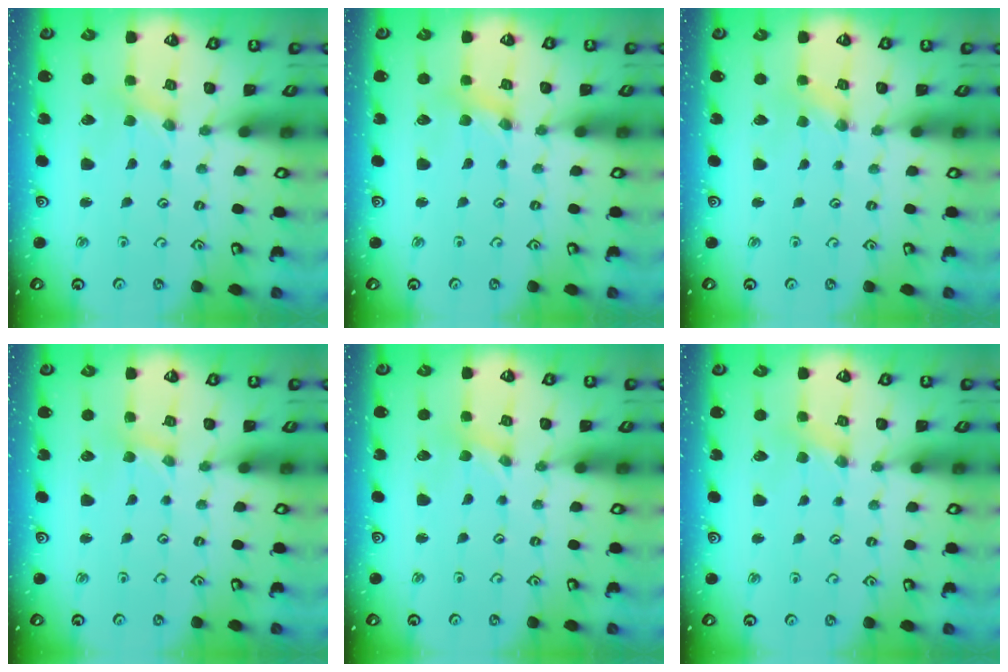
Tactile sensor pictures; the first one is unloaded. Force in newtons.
{"total": 1.6, "press": 1.6, "slide": 0.2}
{"total": 0.5, "press": 0.5, "slide": 0.1}
{"total": 1.4, "press": 1.4, "slide": 0.2}
{"total": 0.0}
{"total": 2.1, "press": 2.1, "slide": 0.3}